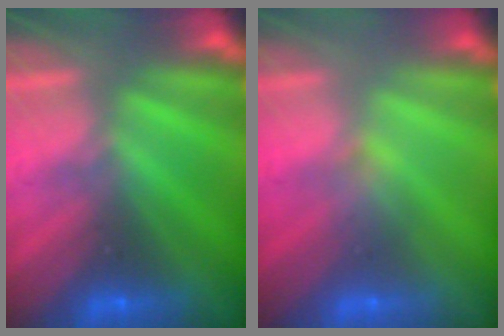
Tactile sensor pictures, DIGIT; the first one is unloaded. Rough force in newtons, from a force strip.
{"total": 2.9}